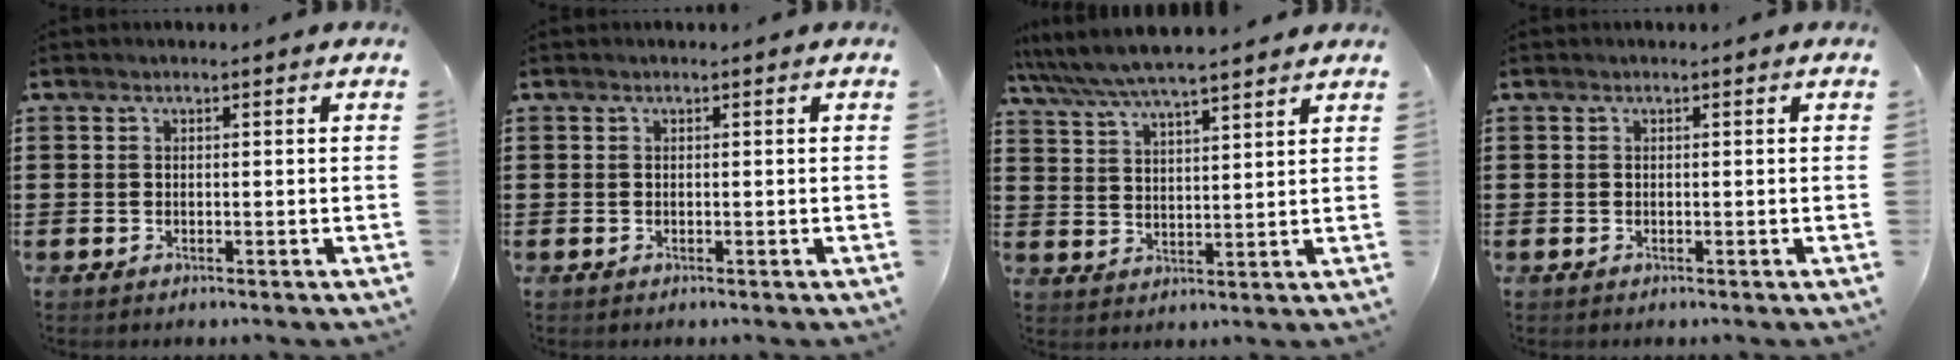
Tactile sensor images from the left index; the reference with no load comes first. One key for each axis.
{"total": 0.0}
{"total": 6.3, "fx": 5.8, "fy": 0.5, "fz": 2.5, "tx": -0.069, "ty": -0.024, "tz": 0.101}
{"total": 0.0}